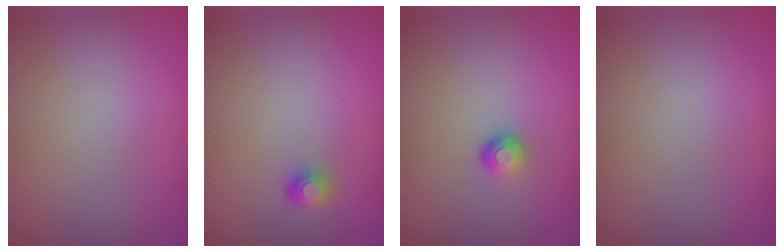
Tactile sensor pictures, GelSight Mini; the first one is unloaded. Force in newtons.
{"total": 1.6, "press": 1.3, "slide": 0.9}
{"total": 1.6, "press": 1.0, "slide": 1.2}
{"total": 0.0}